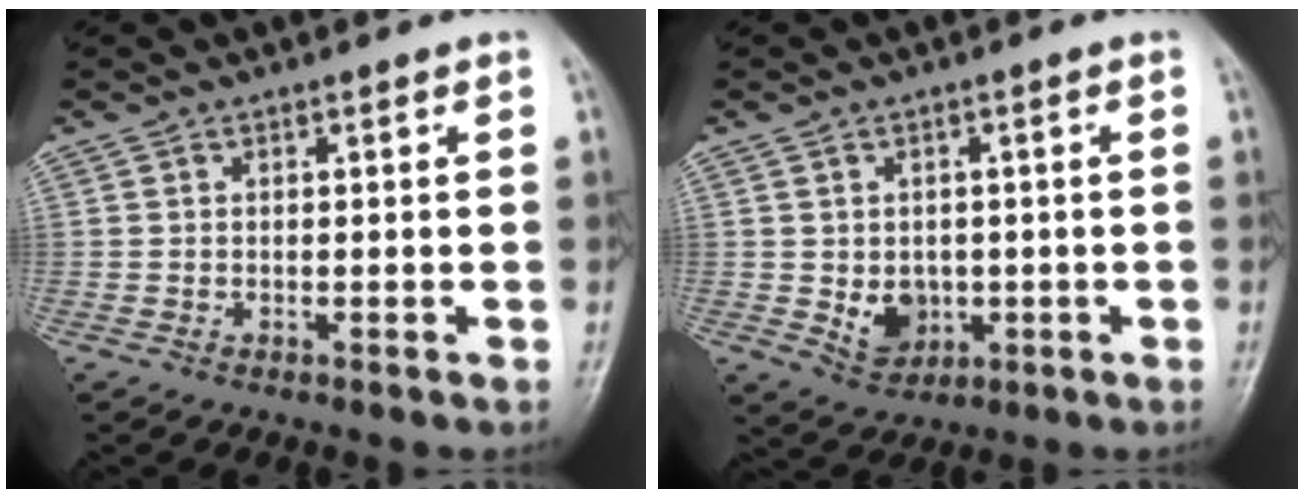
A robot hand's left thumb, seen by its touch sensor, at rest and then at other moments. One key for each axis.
{"total": 5.6, "fx": -0.7, "fy": 4.5, "fz": 3.3, "tx": -0.031, "ty": -0.004, "tz": 0.002}